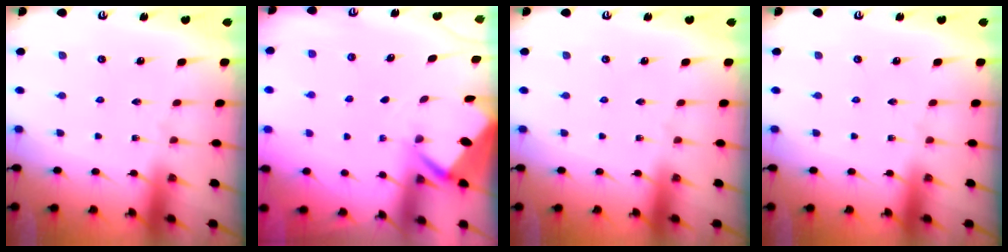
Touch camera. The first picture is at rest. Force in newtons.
{"total": 2.5, "press": 2.5, "slide": 0.3}
{"total": 0.0}
{"total": 0.0}